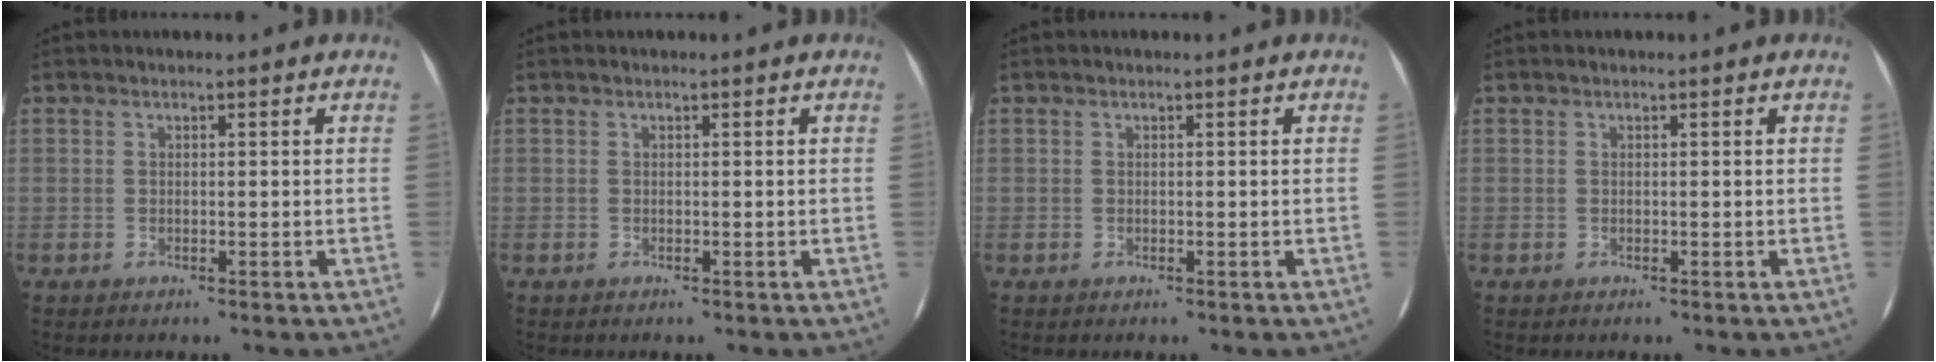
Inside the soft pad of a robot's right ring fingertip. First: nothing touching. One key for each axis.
{"total": 0.0}
{"total": 0.0}
{"total": 0.0}